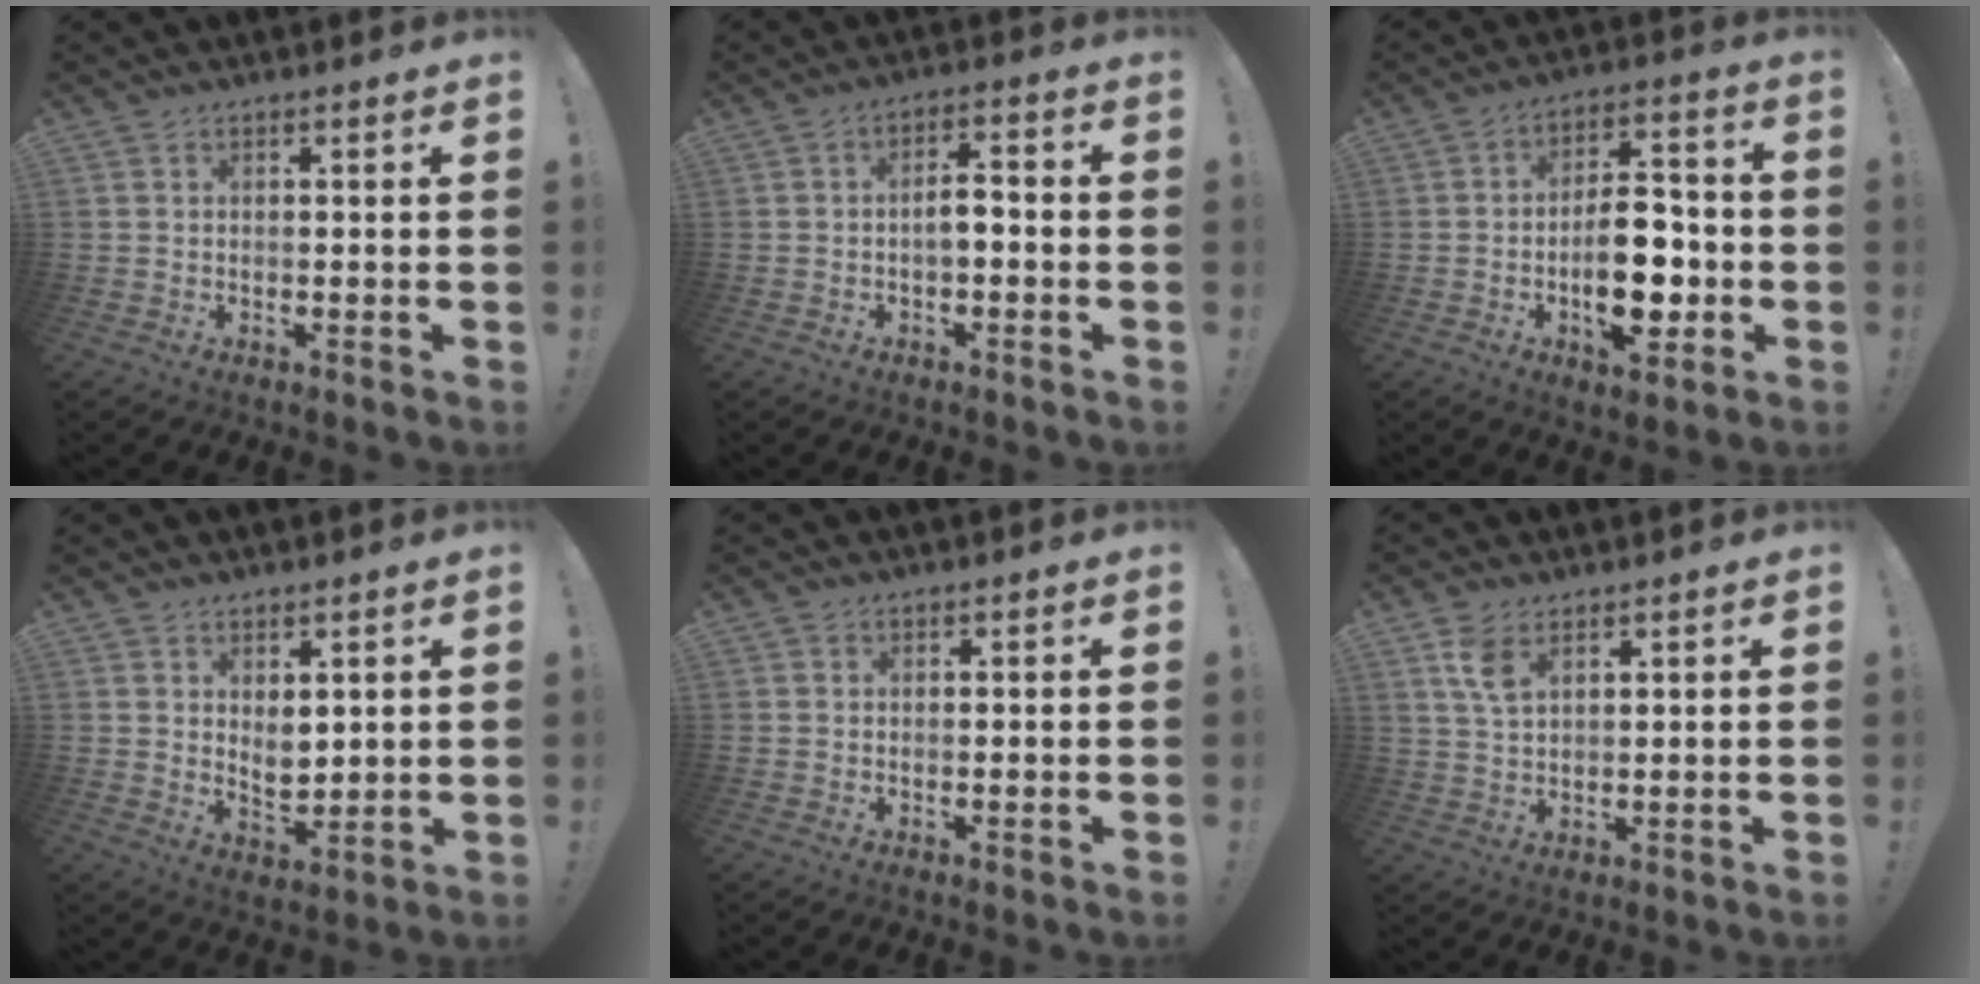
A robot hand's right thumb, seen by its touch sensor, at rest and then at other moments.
{"total": 4.7, "force": [-1.4, 1.8, 4.1], "torque": [-0.061, 0.007, -0.027]}
{"total": 14.9, "force": [-3.7, 8.0, 12.0], "torque": [-0.180, 0.016, -0.060]}
{"total": 5.2, "force": [2.9, 3.3, 2.9], "torque": [-0.038, -0.025, 0.054]}
{"total": 0.5, "force": [0.1, 0.5, -0.1], "torque": [0.007, 0.000, 0.001]}
{"total": 5.9, "force": [3.2, 3.1, 4.0], "torque": [-0.067, -0.011, 0.059]}